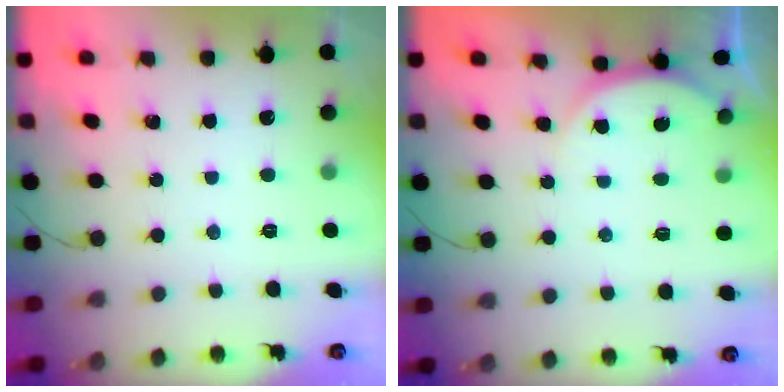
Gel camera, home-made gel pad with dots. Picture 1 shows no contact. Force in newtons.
{"total": 4.2, "press": 4.2, "slide": 0.6}